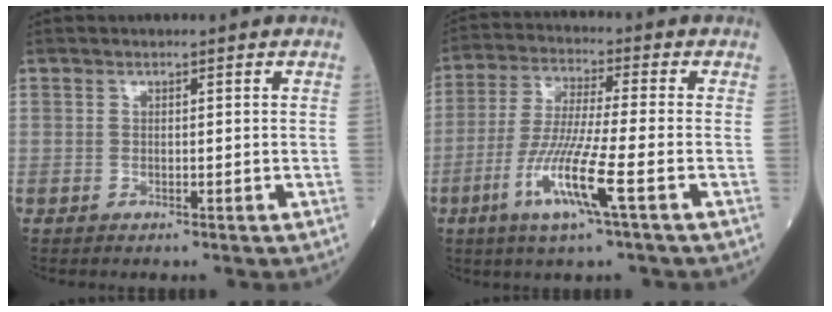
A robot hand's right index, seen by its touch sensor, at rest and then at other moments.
{"total": 10.6, "force": [-4.2, -0.4, 9.7], "torque": [-0.197, -0.019, -0.085]}